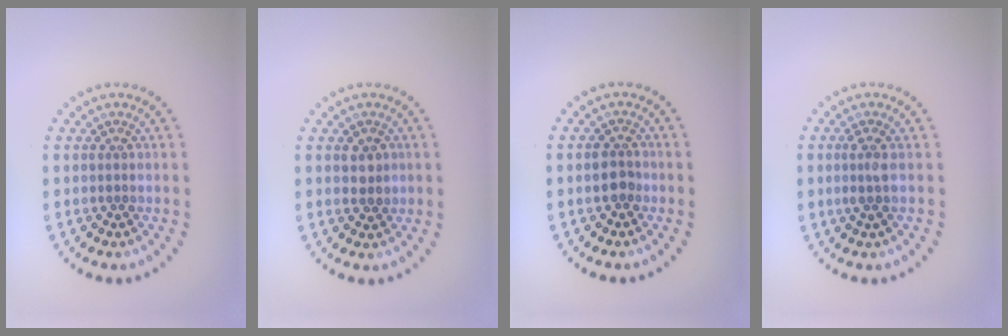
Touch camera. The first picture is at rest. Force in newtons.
{"total": 1.6, "press": 1.6, "slide": 0.2}
{"total": 1.8, "press": 1.8, "slide": 0.5}
{"total": 1.5, "press": 1.2, "slide": 0.9}